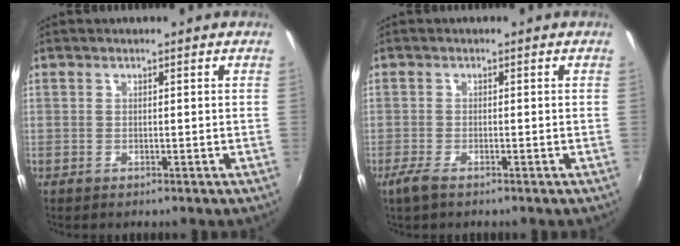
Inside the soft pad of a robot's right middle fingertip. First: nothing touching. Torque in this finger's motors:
{"motor_torque": [0.40, -0.58, 0.01, 0.01]}